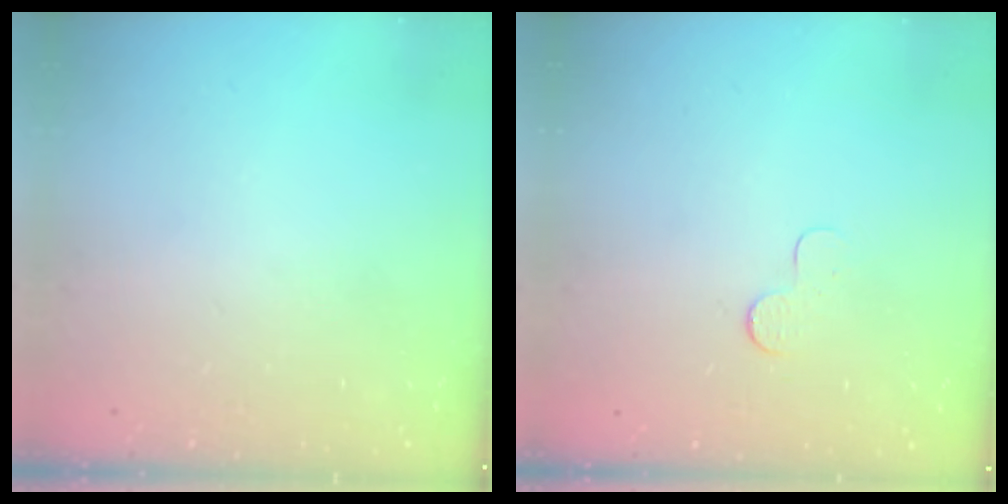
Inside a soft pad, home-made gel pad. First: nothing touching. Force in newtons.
{"total": 3.7, "press": 3.7, "slide": 0.4}